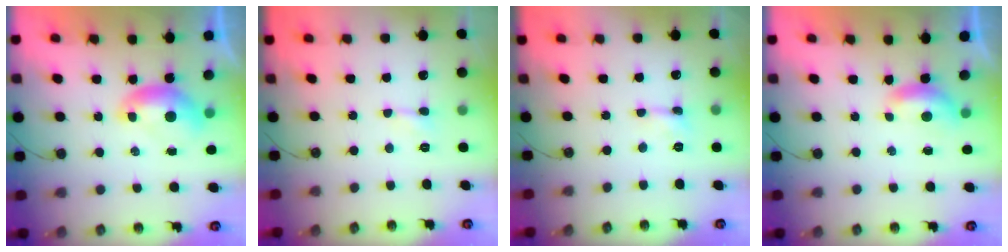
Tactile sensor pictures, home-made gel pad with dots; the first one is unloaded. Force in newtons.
{"total": 2.3, "press": 2.2, "slide": 0.6}
{"total": 1.0, "press": 1.0, "slide": 0.2}
{"total": 1.2, "press": 1.1, "slide": 0.5}